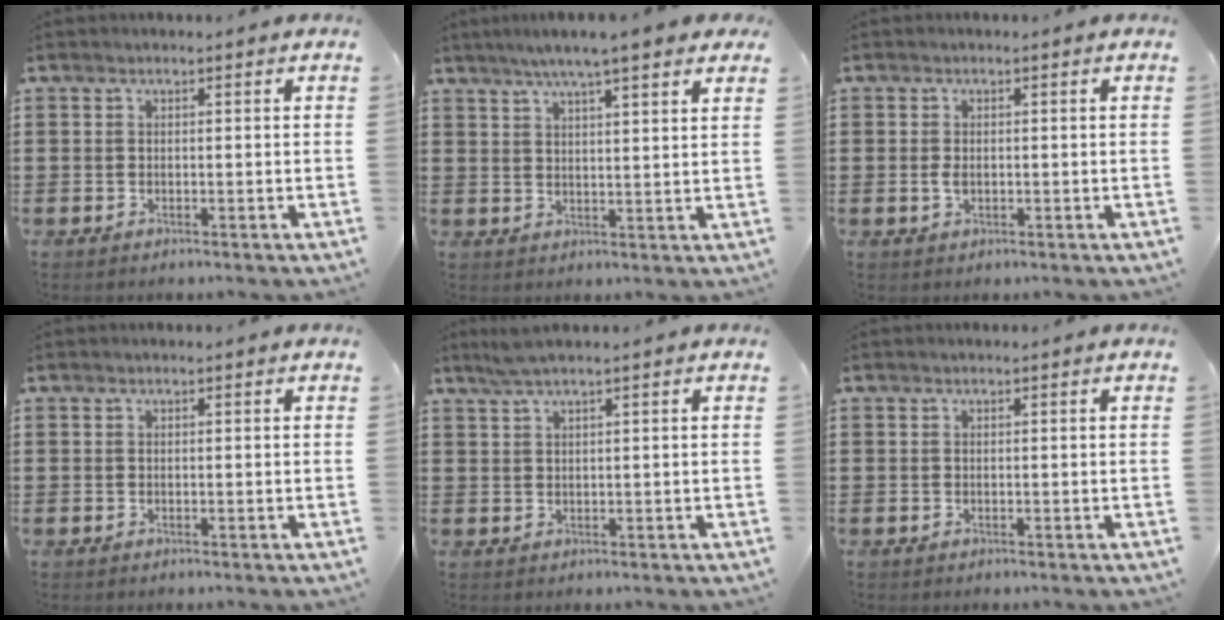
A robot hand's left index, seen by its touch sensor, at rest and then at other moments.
{"total": 5.6, "force": [4.3, 0.1, 3.5], "torque": [-0.079, -0.007, 0.075]}
{"total": 1.6, "force": [-0.2, 0.9, 1.3], "torque": [-0.035, 0.000, -0.006]}
{"total": 0.0}
{"total": 2.1, "force": [1.4, -0.1, 1.6], "torque": [-0.032, 0.000, 0.026]}
{"total": 0.0}